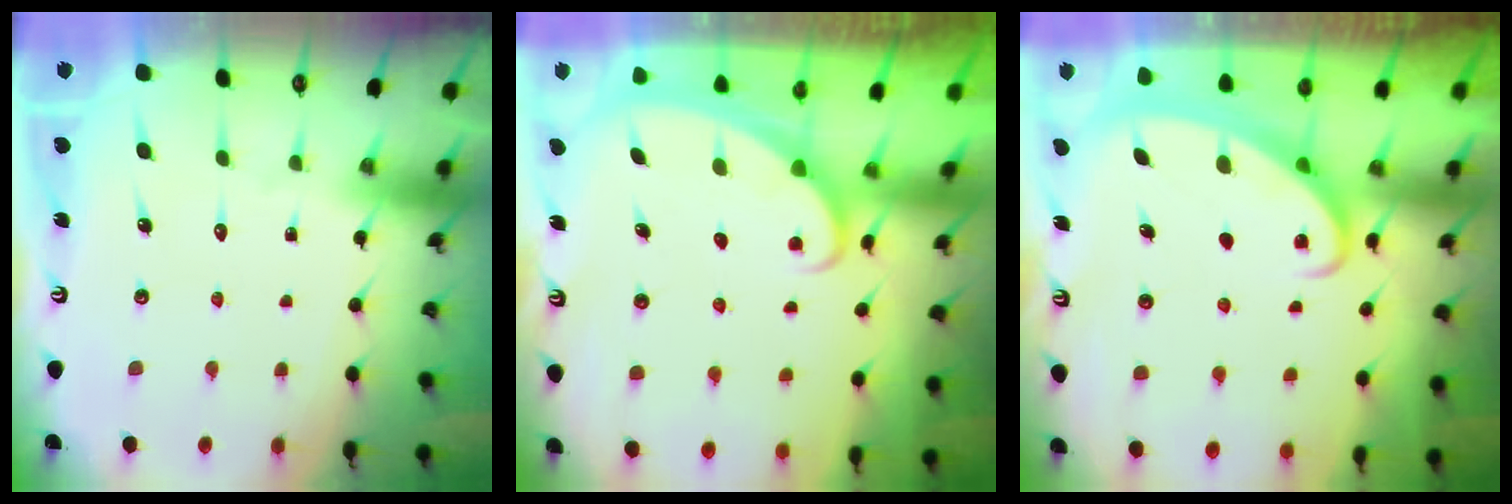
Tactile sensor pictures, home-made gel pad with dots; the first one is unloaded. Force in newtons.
{"total": 1.8, "press": 1.8, "slide": 0.1}
{"total": 2.5, "press": 2.5, "slide": 0.3}